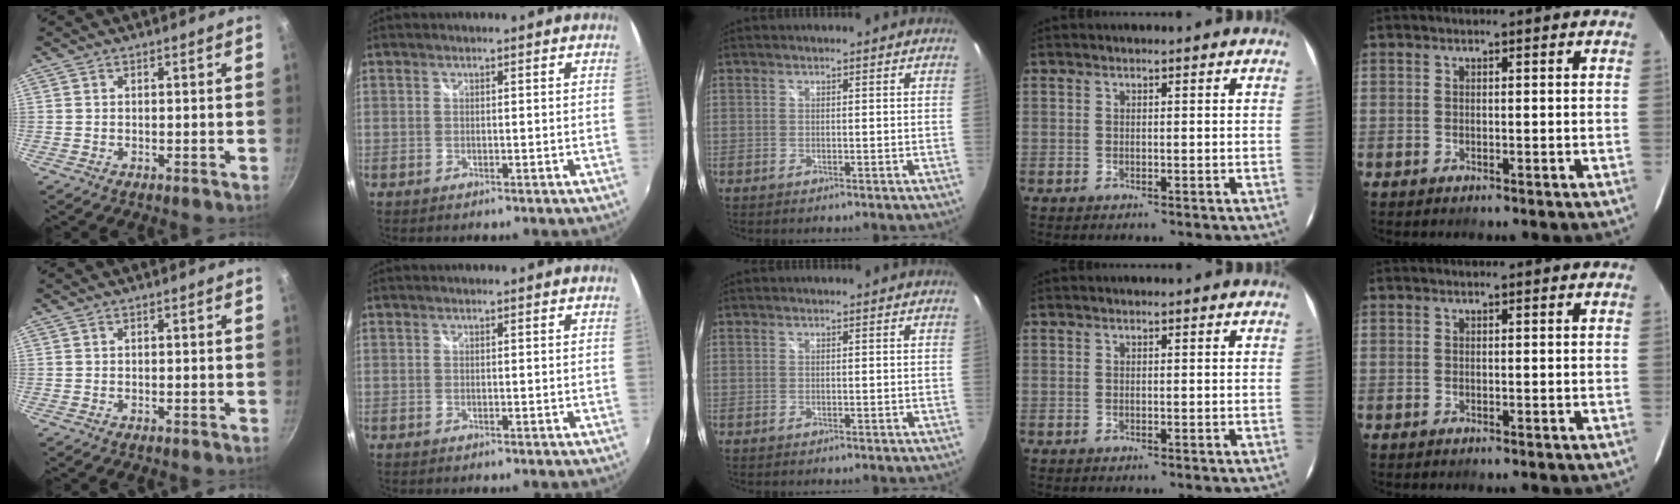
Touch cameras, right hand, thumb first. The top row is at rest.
{}